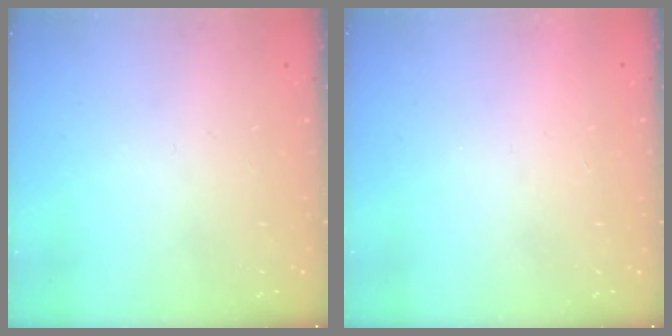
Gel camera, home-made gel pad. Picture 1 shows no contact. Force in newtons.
{"total": 1.5, "press": 1.5, "slide": 0.1}